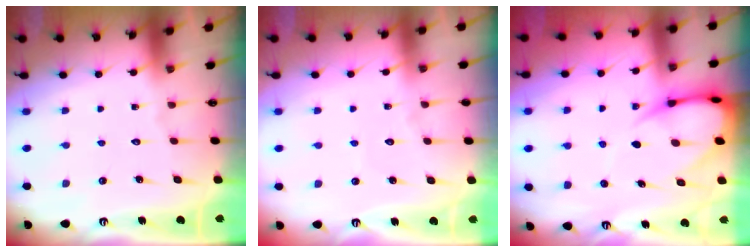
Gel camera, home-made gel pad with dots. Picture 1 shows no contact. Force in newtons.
{"total": 2.3, "press": 2.3, "slide": 0.2}
{"total": 8.3, "press": 8.3, "slide": 0.9}